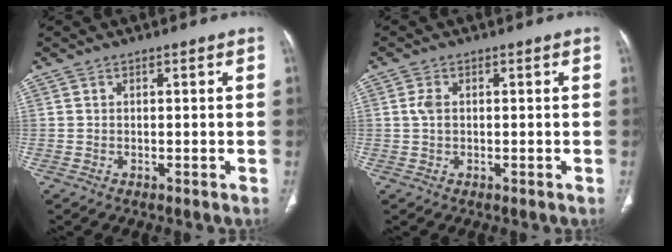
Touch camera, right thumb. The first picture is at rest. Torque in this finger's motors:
{"motor_torque": [0.87, 0.73, 0.83, 0.25, 0.02]}